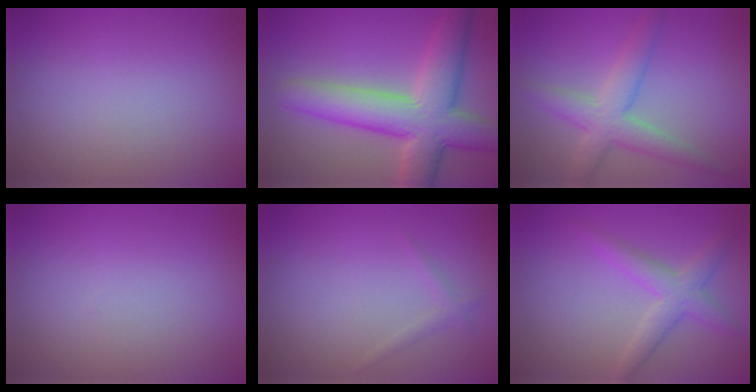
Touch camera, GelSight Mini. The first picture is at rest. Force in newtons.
{"total": 9.4, "press": 9.4, "slide": 0.6}
{"total": 4.3, "press": 4.3, "slide": 0.3}
{"total": 0.0}
{"total": 0.9, "press": 0.9, "slide": 0.1}
{"total": 3.0, "press": 3.0, "slide": 0.1}